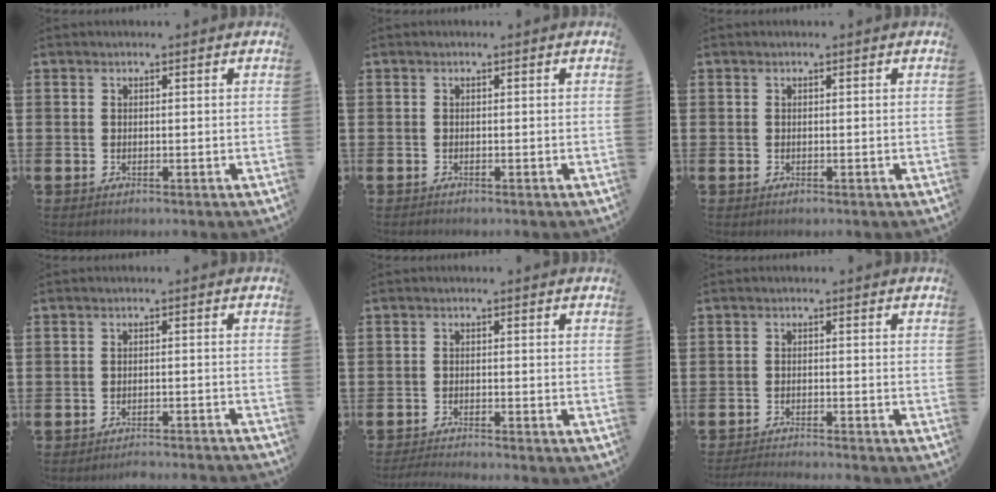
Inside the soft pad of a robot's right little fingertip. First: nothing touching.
{"total": 0.0}
{"total": 0.0}
{"total": 1.7, "force": [-1.7, -0.2, 0.1], "torque": [-0.003, 0.005, -0.036]}
{"total": 1.5, "force": [-1.4, -0.2, 0.4], "torque": [-0.005, 0.002, -0.027]}
{"total": 1.6, "force": [-1.6, -0.3, 0.2], "torque": [-0.001, 0.002, -0.032]}